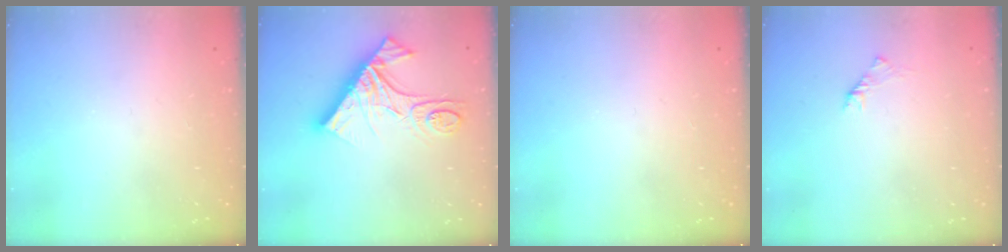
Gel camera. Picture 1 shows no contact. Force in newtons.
{"total": 17.9, "press": 17.8, "slide": 2.0}
{"total": 0.0}
{"total": 1.6, "press": 1.4, "slide": 0.6}